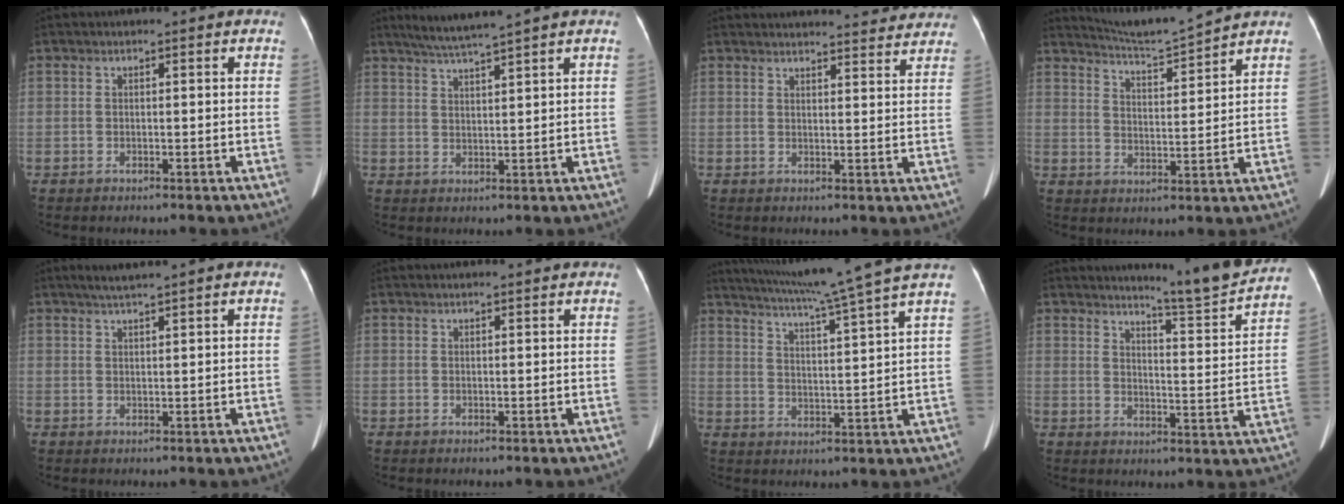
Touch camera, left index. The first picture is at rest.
{"total": 5.7, "force": [4.8, -1.5, 2.7], "torque": [-0.049, 0.008, 0.089]}
{"total": 16.3, "force": [15.6, 2.9, 3.8], "torque": [-0.035, 0.009, 0.179]}
{"total": 7.4, "force": [7.1, -1.9, 0.7], "torque": [-0.031, -0.011, 0.129]}
{"total": 2.6, "force": [2.1, -0.6, 1.4], "torque": [-0.028, 0.006, 0.042]}
{"total": 2.5, "force": [2.4, 0.1, 0.6], "torque": [-0.009, 0.020, 0.030]}
{"total": 15.1, "force": [12.7, -2.9, 7.6], "torque": [-0.133, -0.023, 0.178]}
{"total": 10.9, "force": [10.4, -1.7, 2.7], "torque": [-0.050, -0.051, 0.137]}